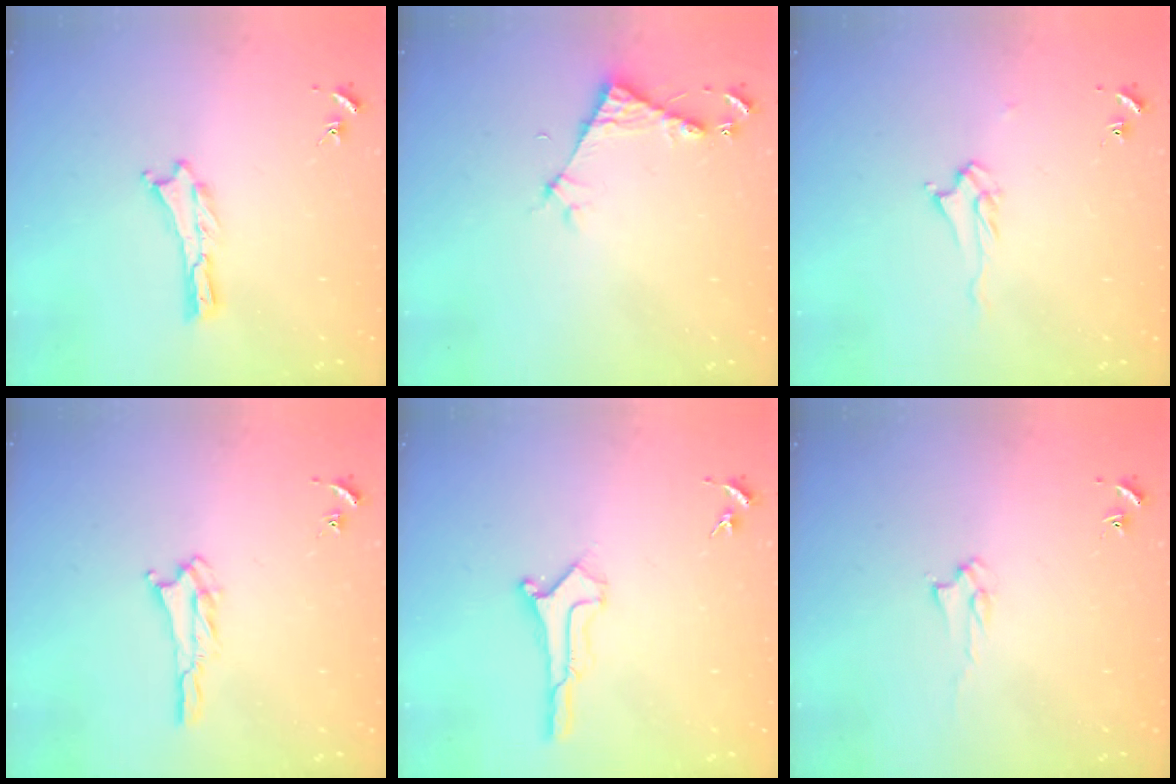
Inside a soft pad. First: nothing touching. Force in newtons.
{"total": 4.3, "press": 4.3, "slide": 0.4}
{"total": 2.5, "press": 2.4, "slide": 0.4}
{"total": 2.3, "press": 2.2, "slide": 0.4}
{"total": 0.9, "press": 0.9, "slide": 0.1}
{"total": 1.6, "press": 1.6, "slide": 0.2}